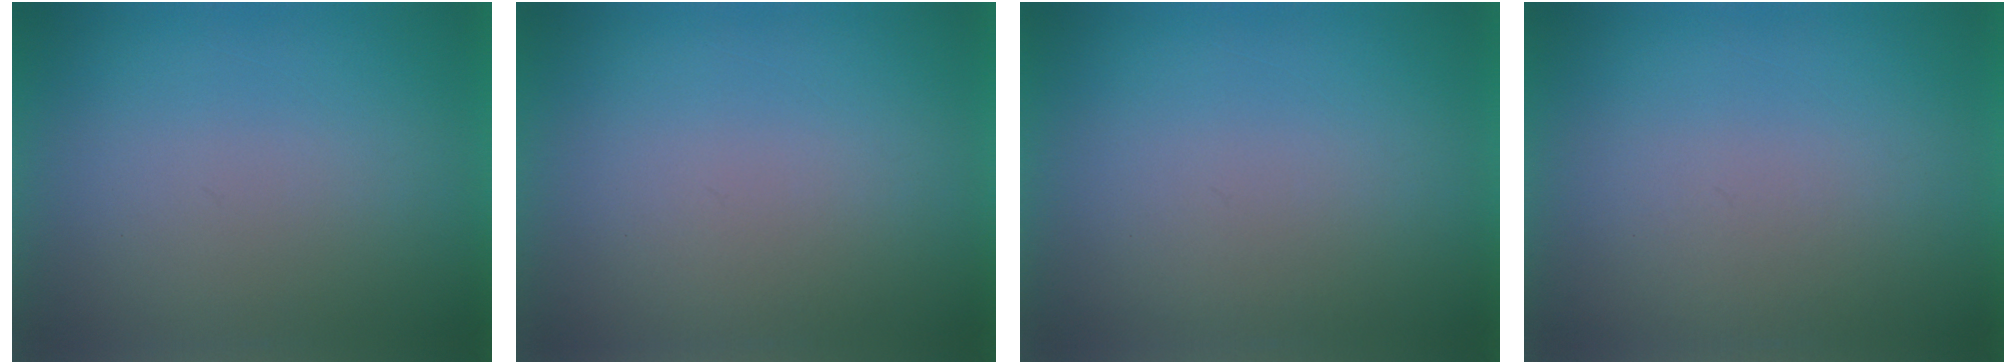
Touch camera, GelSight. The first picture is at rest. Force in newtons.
{"total": 1.0}
{"total": 1.9}
{"total": 1.4}